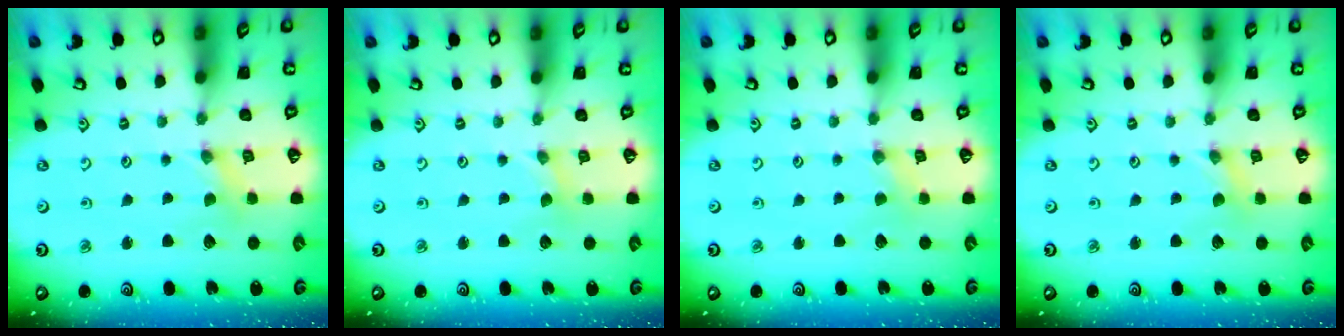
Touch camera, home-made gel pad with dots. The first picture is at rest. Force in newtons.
{"total": 0.0}
{"total": 1.5, "press": 1.5, "slide": 0.3}
{"total": 0.0}